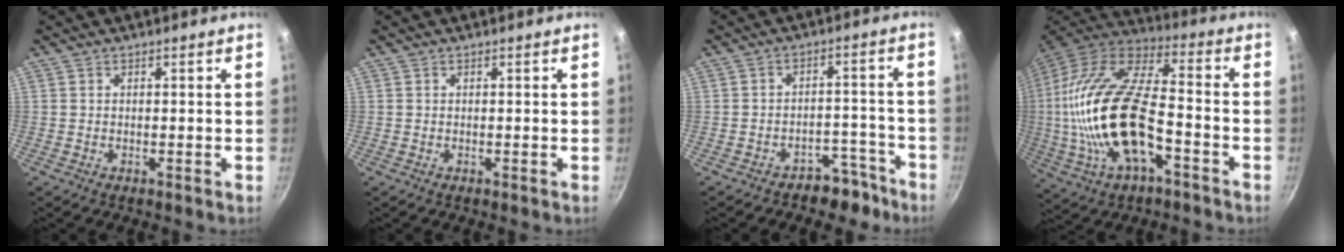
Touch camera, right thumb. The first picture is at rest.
{"total": 0.0}
{"total": 6.5, "force": [-5.0, 3.8, 1.6], "torque": [0.027, 0.071, -0.057]}
{"total": 25.7, "force": [-5.0, 12.0, 22.2], "torque": [-0.438, 0.028, -0.098]}